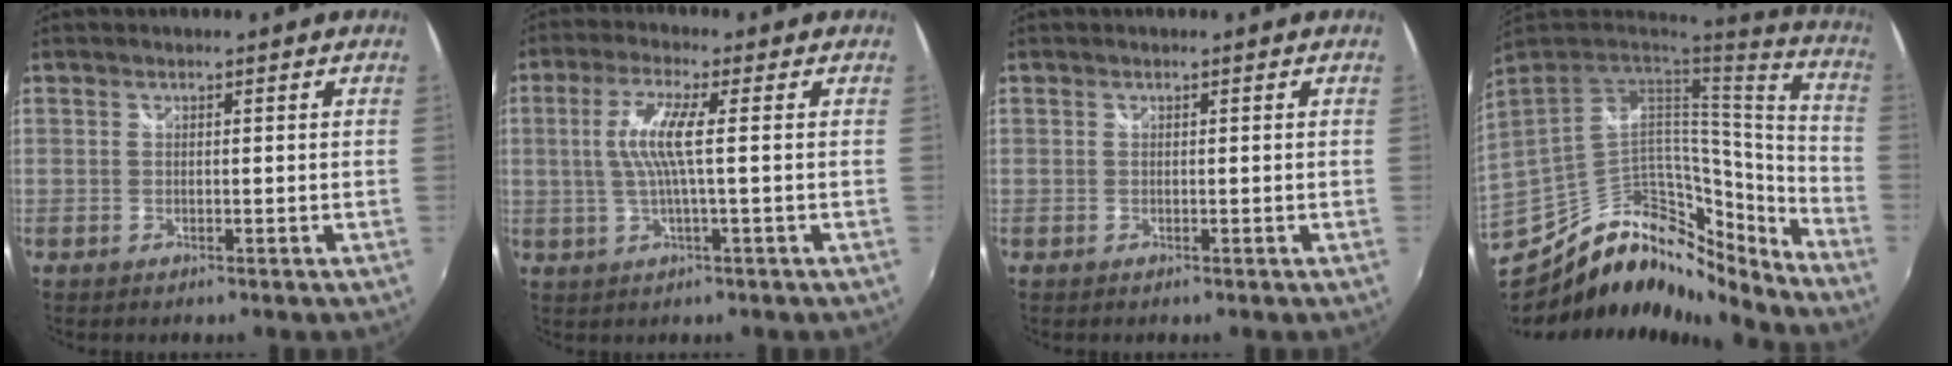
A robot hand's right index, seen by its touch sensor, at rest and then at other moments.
{"total": 6.8, "force": [0.3, 0.1, 6.8], "torque": [-0.140, 0.001, 0.010]}
{"total": 0.0}
{"total": 27.9, "force": [-20.0, 15.0, 12.3], "torque": [-0.269, 0.038, -0.312]}